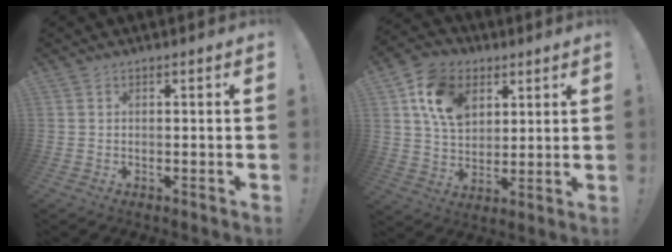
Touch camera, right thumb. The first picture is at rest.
{"total": 14.5, "force": [6.3, 10.6, 7.6], "torque": [-0.121, -0.014, 0.125]}